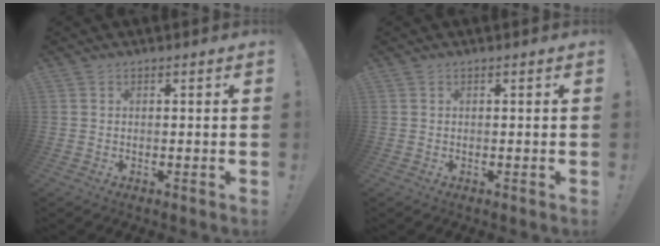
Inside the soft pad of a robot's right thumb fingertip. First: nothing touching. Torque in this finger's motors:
{"motor_torque": [0.00, 0.00, -0.01, 0.00, 0.01]}